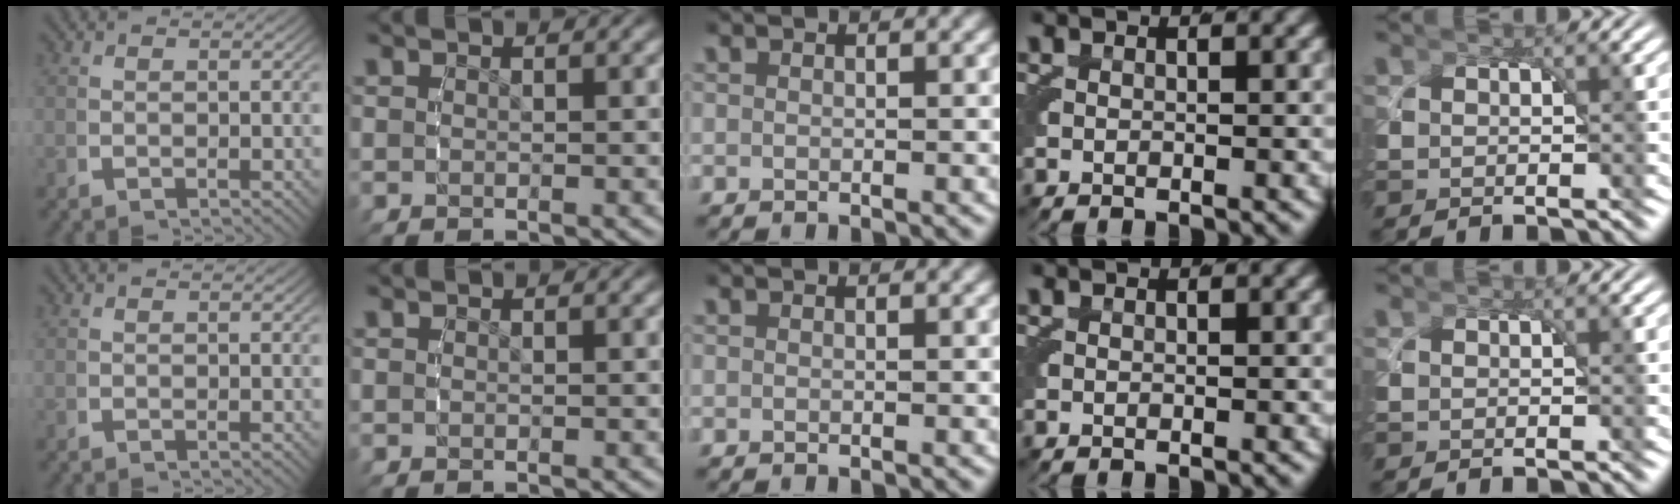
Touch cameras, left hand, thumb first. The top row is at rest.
{}